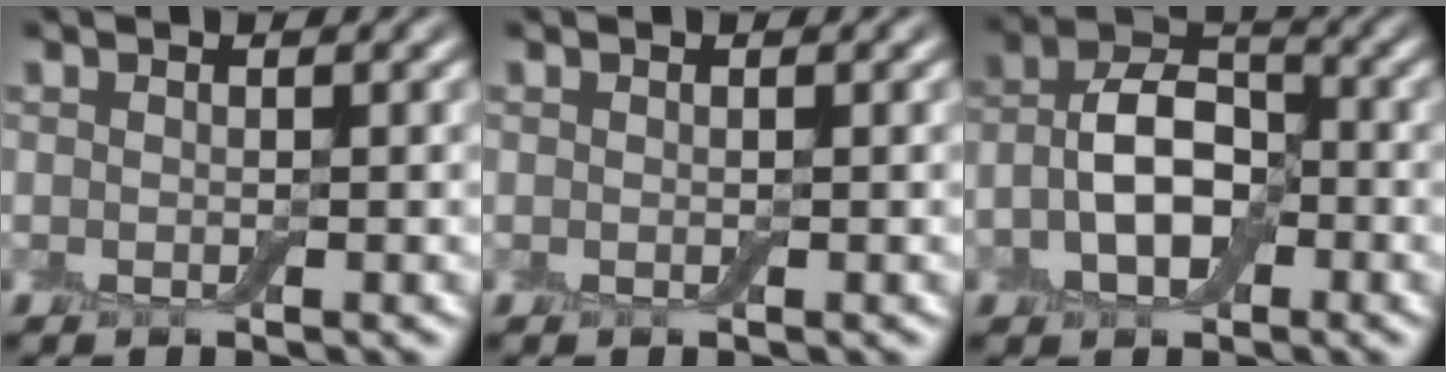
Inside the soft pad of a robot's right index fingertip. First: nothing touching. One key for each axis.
{"total": 0.0}
{"total": 6.8, "fx": -1.1, "fy": 4.4, "fz": 5.1, "tx": -0.087, "ty": 0.008, "tz": -0.026}